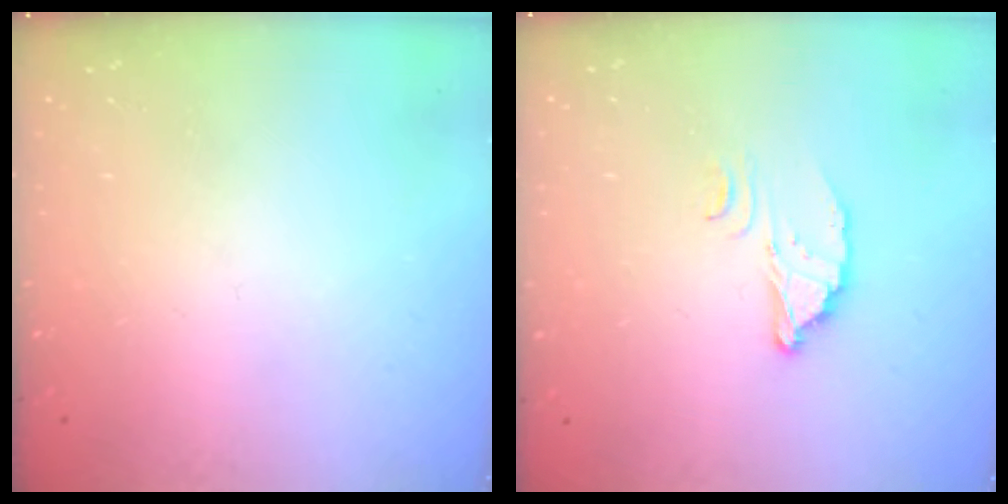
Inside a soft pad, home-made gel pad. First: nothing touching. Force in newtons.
{"total": 3.7, "press": 3.7, "slide": 0.3}